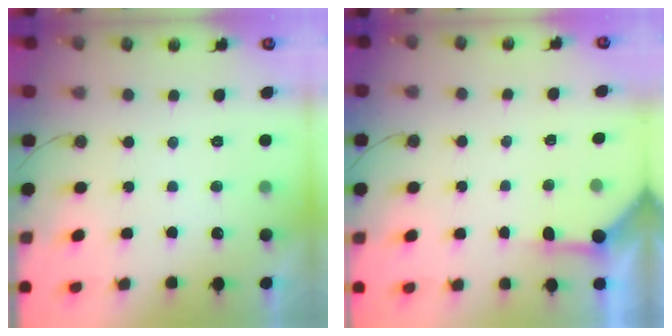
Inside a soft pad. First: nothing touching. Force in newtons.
{"total": 3.8, "press": 3.8, "slide": 0.5}